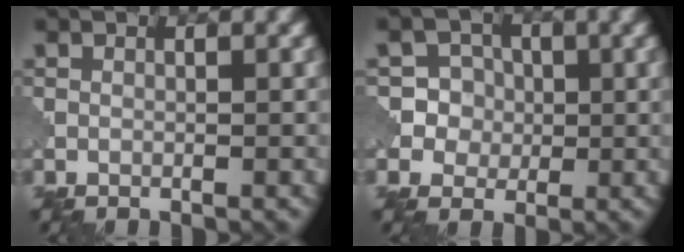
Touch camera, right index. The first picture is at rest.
{"total": 5.8, "force": [0.5, 5.6, 1.4], "torque": [-0.021, 0.030, -0.002]}